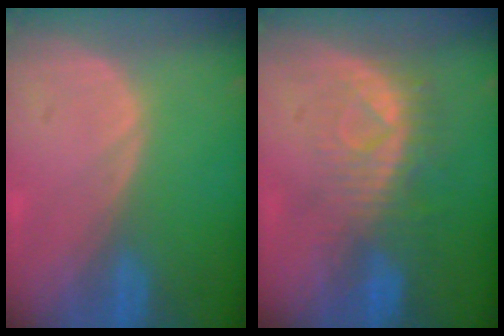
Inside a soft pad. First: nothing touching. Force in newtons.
{"total": 8.1, "press": 7.2, "slide": 3.7}